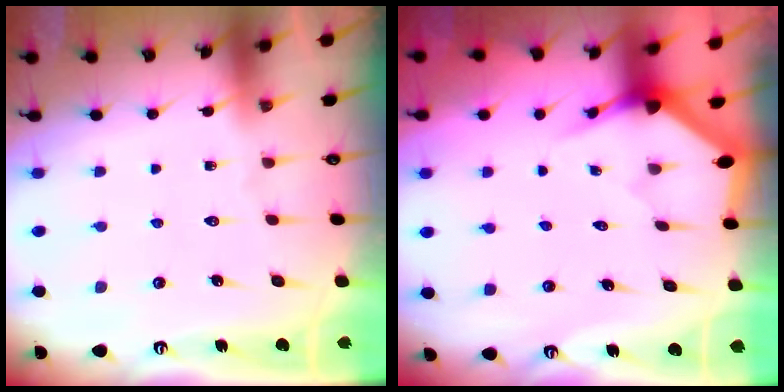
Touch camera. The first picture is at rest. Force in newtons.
{"total": 3.5, "press": 3.5, "slide": 0.1}